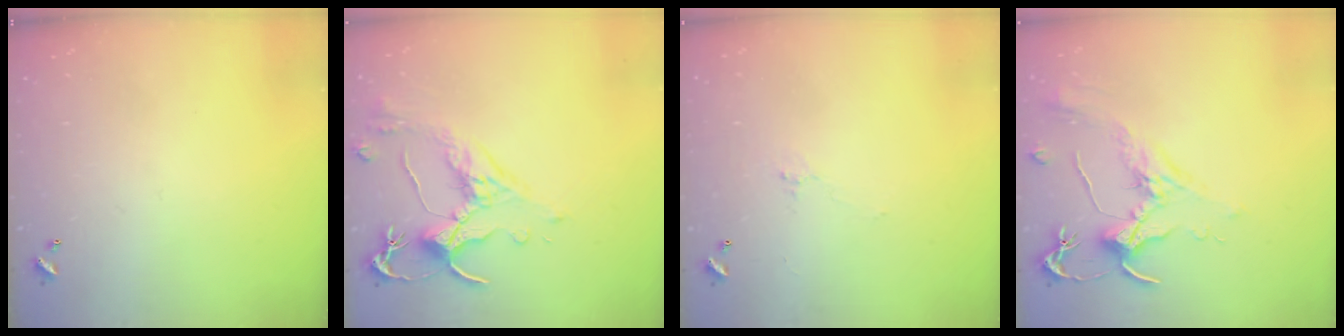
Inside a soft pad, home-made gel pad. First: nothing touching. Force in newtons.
{"total": 2.5, "press": 2.1, "slide": 1.4}
{"total": 0.6, "press": 0.1, "slide": 0.6}
{"total": 1.8, "press": 1.7, "slide": 0.8}